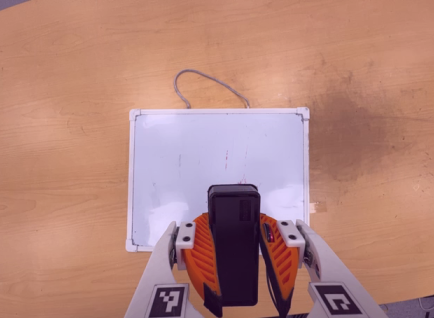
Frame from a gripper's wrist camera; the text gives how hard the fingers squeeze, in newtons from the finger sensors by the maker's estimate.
{"total": 8.6, "left": 7.0, "right": 10.2}